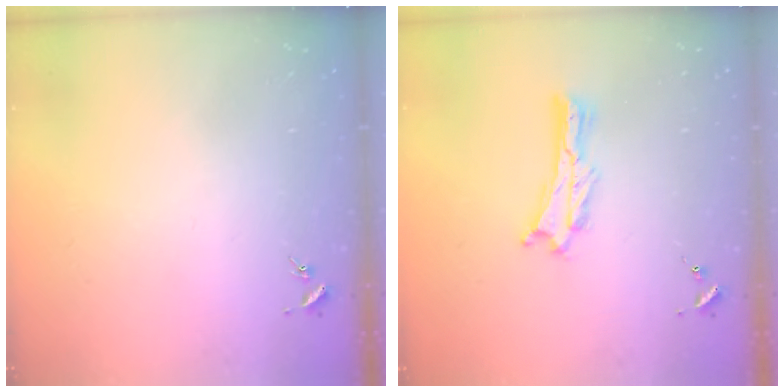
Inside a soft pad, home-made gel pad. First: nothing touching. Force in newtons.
{"total": 0.9, "press": 0.9, "slide": 0.2}